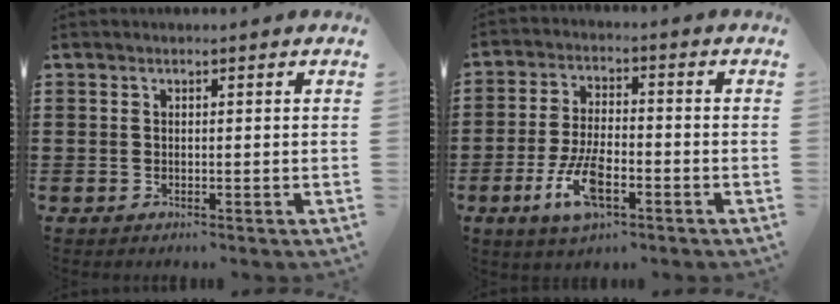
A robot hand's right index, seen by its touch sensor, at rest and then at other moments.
{"total": 8.2, "force": [-3.5, 3.1, 6.7], "torque": [-0.153, -0.008, -0.068]}